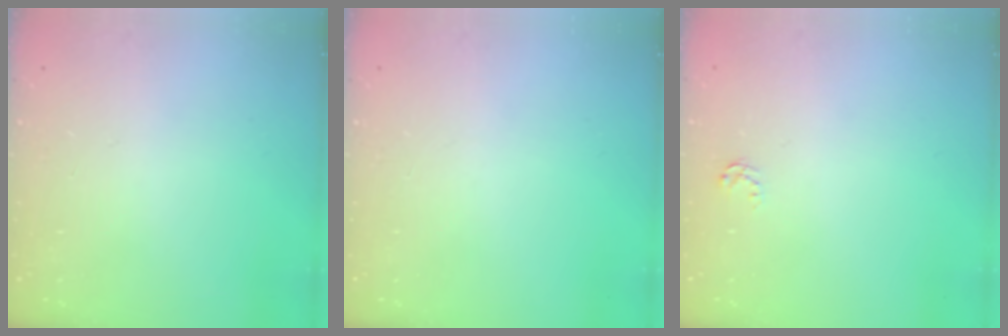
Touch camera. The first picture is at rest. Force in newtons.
{"total": 0.0}
{"total": 2.6, "press": 2.6, "slide": 0.3}